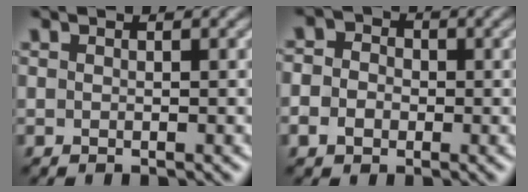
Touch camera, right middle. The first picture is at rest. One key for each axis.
{"total": 4.2, "fx": 0.1, "fy": 3.6, "fz": 2.0, "tx": -0.025, "ty": 0.017, "tz": -0.028}